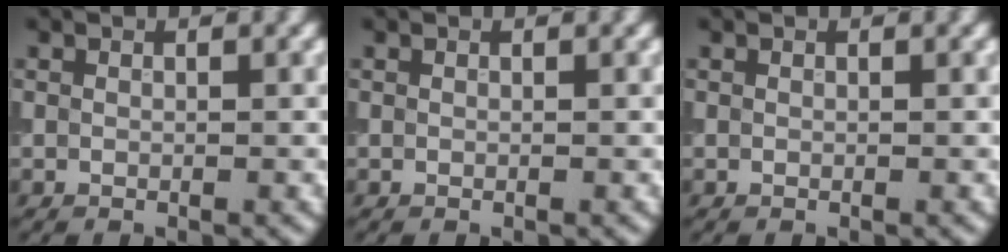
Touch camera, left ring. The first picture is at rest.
{"total": 0.0}
{"total": 0.0}